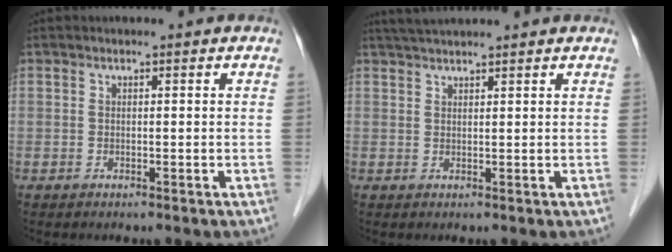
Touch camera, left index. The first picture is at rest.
{"total": 4.5, "force": [4.1, -0.1, 1.9], "torque": [-0.030, 0.033, 0.070]}